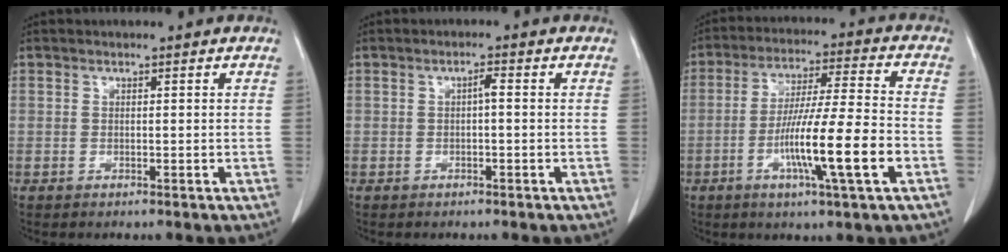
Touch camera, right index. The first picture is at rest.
{"total": 1.3, "force": [-0.1, 0.2, 1.2], "torque": [-0.021, 0.004, 0.000]}
{"total": 13.5, "force": [-4.4, -0.2, 12.8], "torque": [-0.225, -0.008, -0.078]}